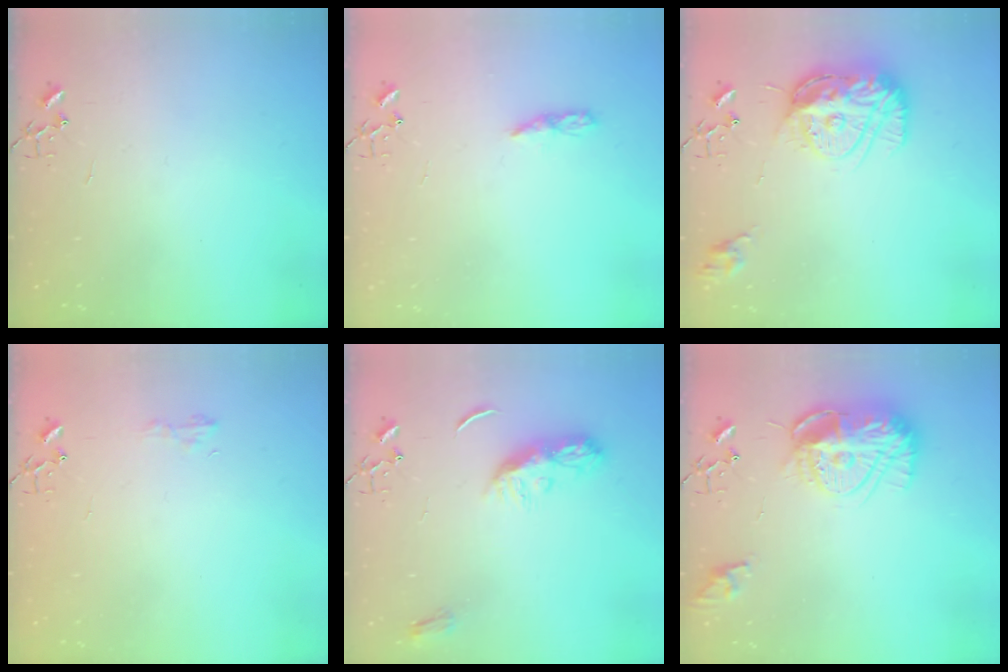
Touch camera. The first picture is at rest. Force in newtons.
{"total": 5.1, "press": 5.1, "slide": 0.6}
{"total": 15.2, "press": 15.1, "slide": 1.5}
{"total": 5.6, "press": 5.6, "slide": 0.6}
{"total": 9.0, "press": 9.0, "slide": 0.2}
{"total": 15.8, "press": 15.7, "slide": 1.4}